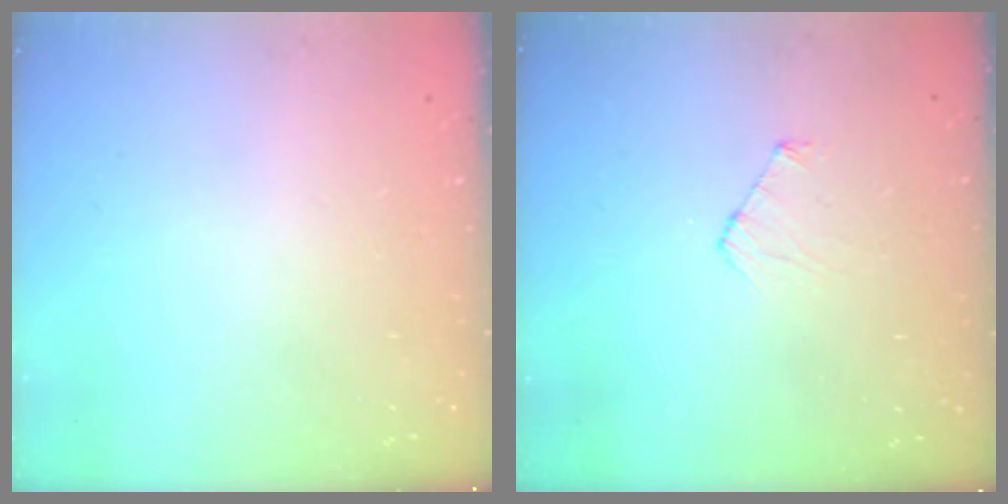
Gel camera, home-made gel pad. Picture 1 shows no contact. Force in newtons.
{"total": 4.3, "press": 4.3, "slide": 0.4}